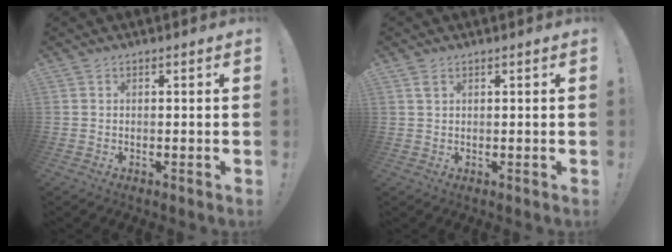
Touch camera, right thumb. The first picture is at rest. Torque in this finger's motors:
{"motor_torque": [-0.20, 0.09, 0.11, 0.31, 0.00]}